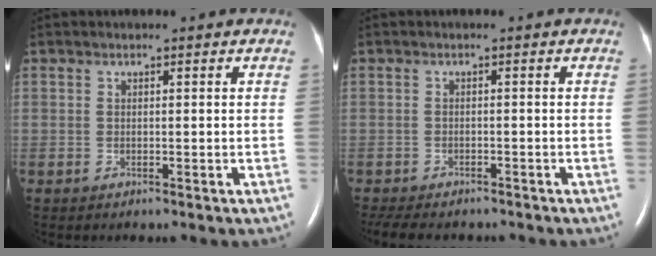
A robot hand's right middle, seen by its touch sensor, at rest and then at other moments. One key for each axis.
{"total": 8.9, "fx": -7.6, "fy": 2.9, "fz": 3.6, "tx": -0.065, "ty": -0.002, "tz": -0.100}